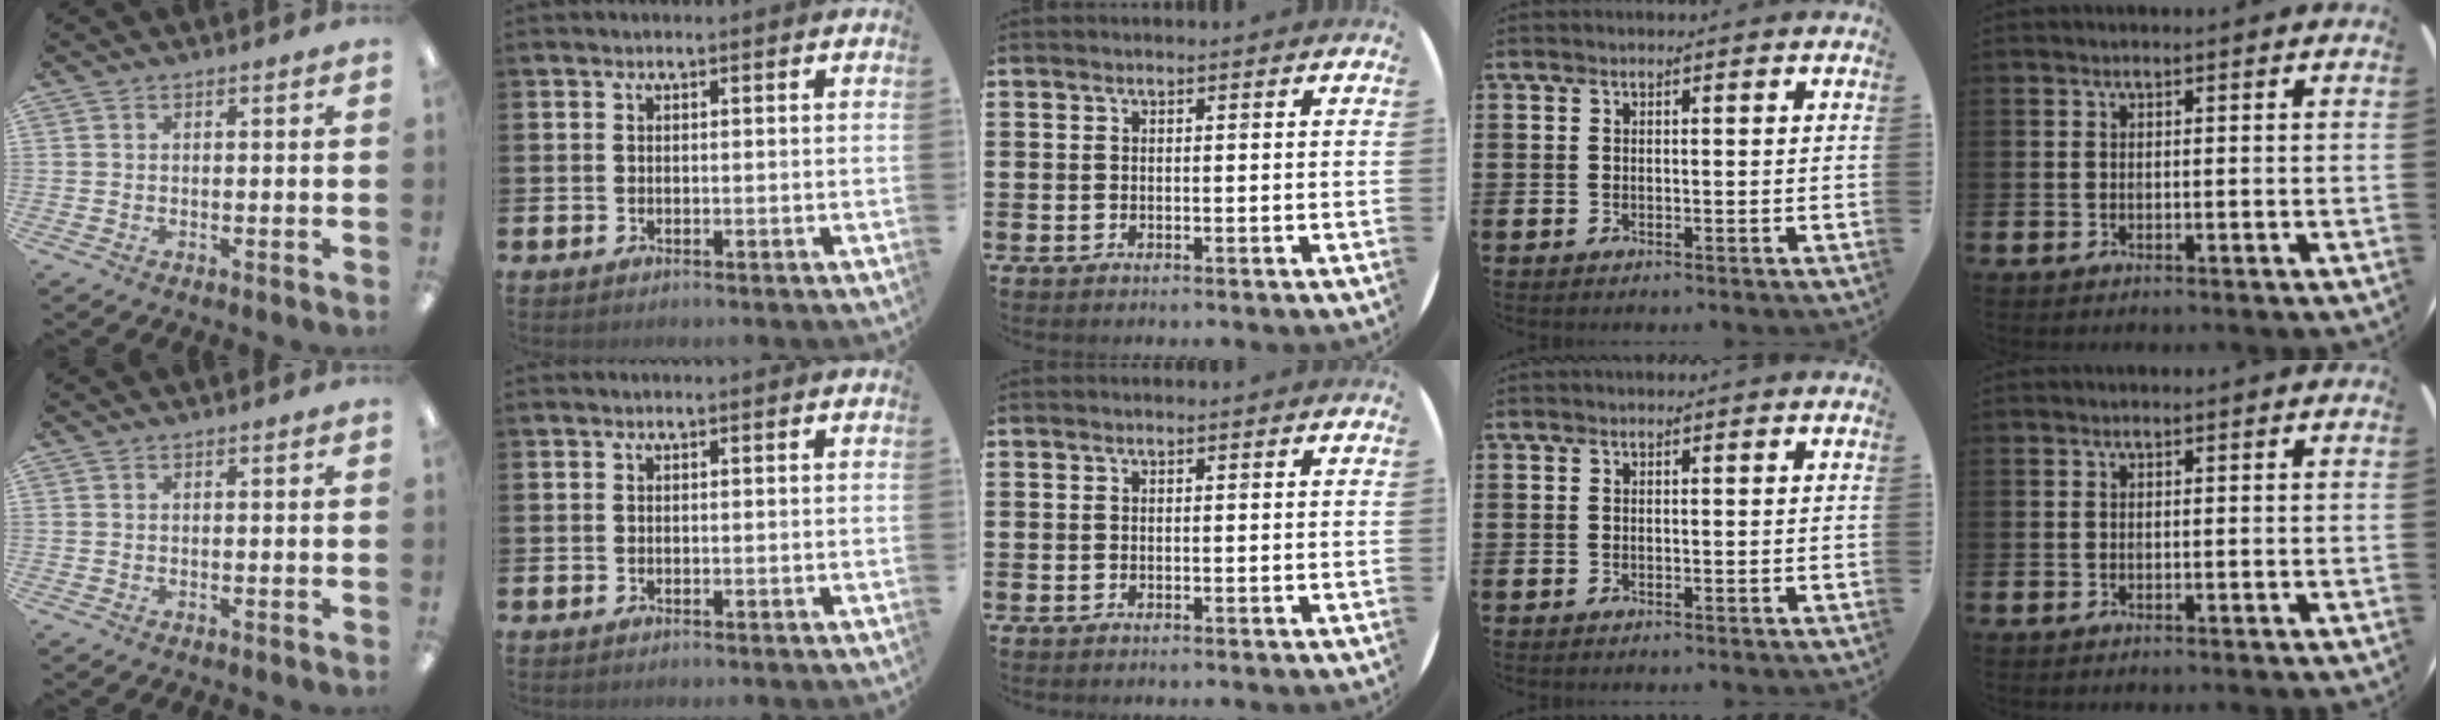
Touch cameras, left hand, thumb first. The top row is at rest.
{}